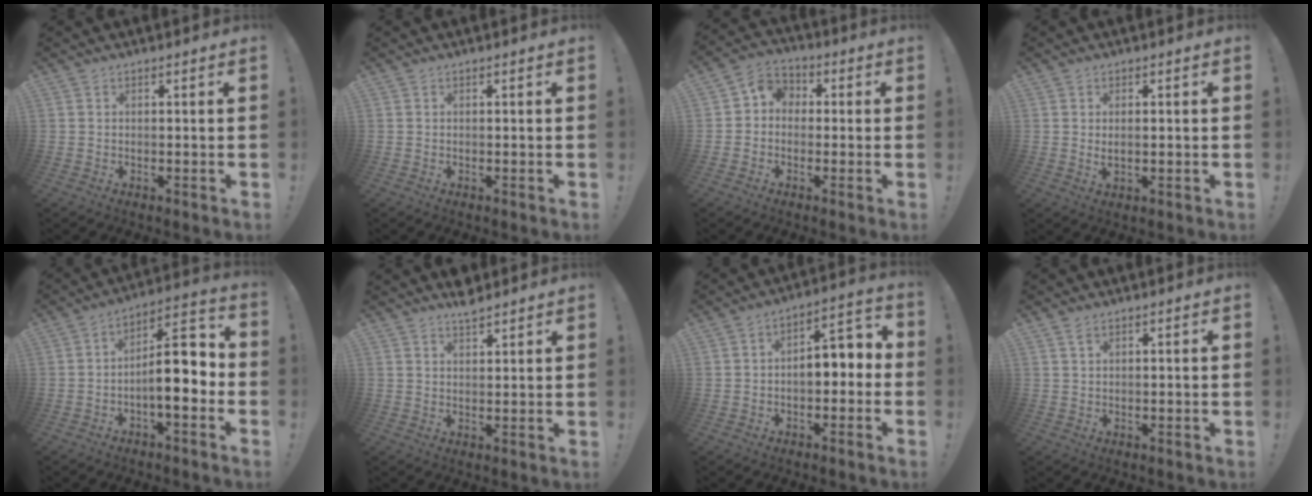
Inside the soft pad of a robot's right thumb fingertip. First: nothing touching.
{"total": 0.0}
{"total": 5.9, "force": [-1.1, 5.2, 2.5], "torque": [-0.045, 0.019, -0.018]}
{"total": 2.0, "force": [1.0, 0.8, 1.5], "torque": [-0.015, -0.004, 0.014]}
{"total": 12.8, "force": [-2.9, 4.5, 11.6], "torque": [-0.176, 0.018, -0.050]}
{"total": 4.3, "force": [3.9, 1.1, 1.4], "torque": [-0.002, -0.028, 0.066]}
{"total": 6.6, "force": [-1.3, 4.1, 5.0], "torque": [-0.066, 0.005, -0.022]}
{"total": 2.0, "force": [1.3, 0.9, 1.2], "torque": [-0.019, -0.002, 0.022]}